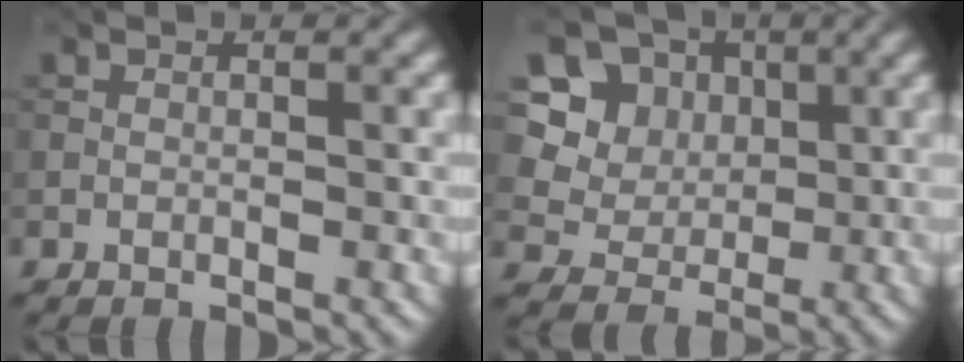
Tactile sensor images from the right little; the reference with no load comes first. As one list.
[{"total": 7.4, "force": [3.0, 6.4, 2.2], "torque": [-0.046, 0.008, 0.049]}]